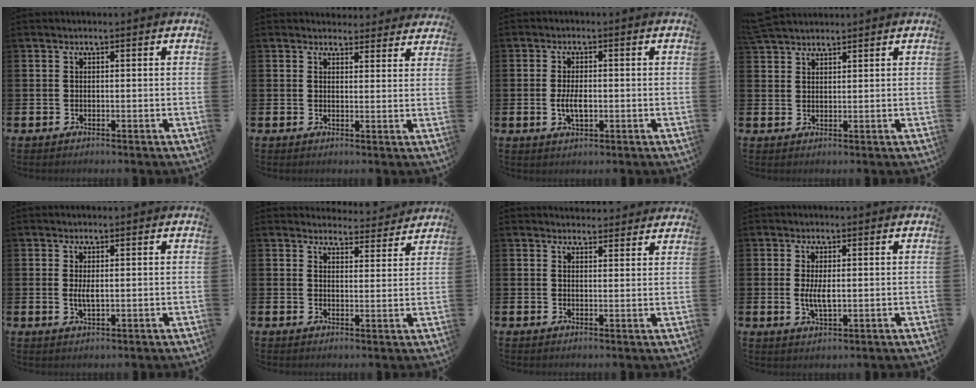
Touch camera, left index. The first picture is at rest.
{"total": 3.1, "force": [3.0, 0.8, -0.2], "torque": [0.011, -0.021, 0.054]}
{"total": 3.4, "force": [-0.4, 1.7, 2.9], "torque": [-0.046, 0.000, -0.009]}
{"total": 3.3, "force": [3.2, 0.7, 0.5], "torque": [-0.012, -0.010, 0.060]}
{"total": 1.9, "force": [0.3, 0.6, 1.8], "torque": [-0.034, 0.000, 0.004]}
{"total": 3.9, "force": [3.8, 0.7, -0.1], "torque": [0.001, -0.029, 0.066]}
{"total": 2.9, "force": [2.8, 0.5, -0.3], "torque": [0.013, -0.022, 0.049]}
{"total": 3.2, "force": [0.3, 1.2, 3.0], "torque": [-0.048, -0.002, 0.001]}